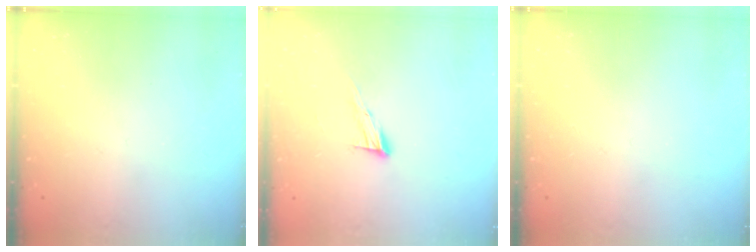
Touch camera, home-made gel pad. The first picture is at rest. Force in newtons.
{"total": 8.3, "press": 8.2, "slide": 1.3}
{"total": 0.0}